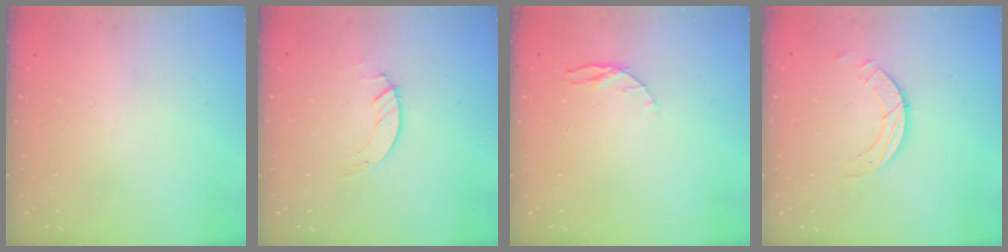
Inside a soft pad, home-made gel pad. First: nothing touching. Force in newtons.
{"total": 1.4, "press": 1.4, "slide": 0.2}
{"total": 4.9, "press": 4.8, "slide": 0.5}
{"total": 3.9, "press": 3.9, "slide": 0.4}